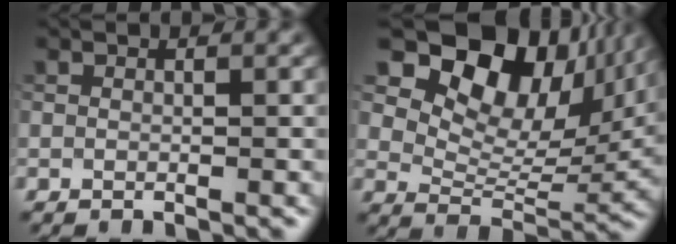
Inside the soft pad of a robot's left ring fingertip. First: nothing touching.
{"total": 13.5, "force": [8.1, 7.6, 7.8], "torque": [-0.125, 0.012, 0.136]}